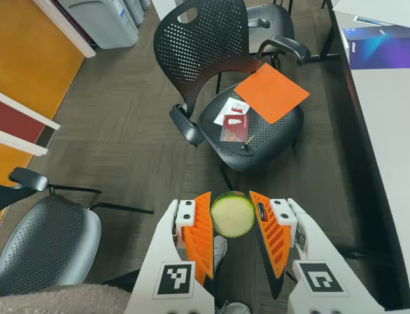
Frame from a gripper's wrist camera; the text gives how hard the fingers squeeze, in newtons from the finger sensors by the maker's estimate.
{"total": 14.2, "left": 15.0, "right": 13.4}